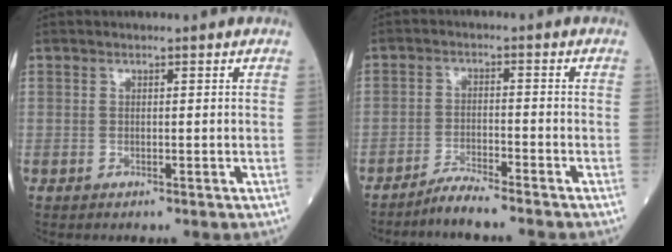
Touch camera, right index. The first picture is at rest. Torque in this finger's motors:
{"motor_torque": [-0.17, -0.33, 0.01, 0.00]}